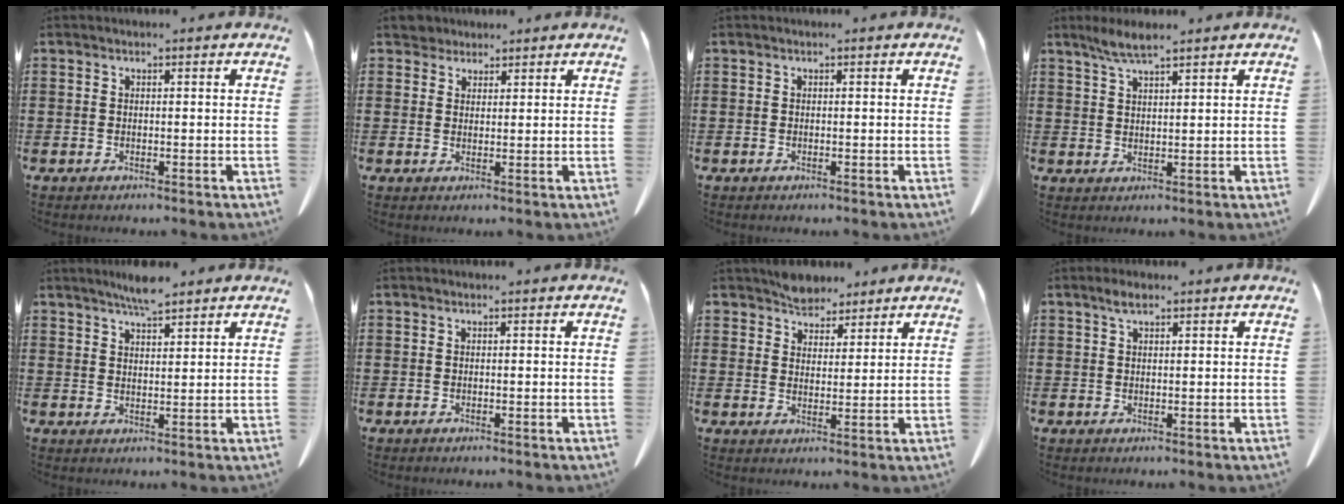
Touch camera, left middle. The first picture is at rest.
{"total": 2.4, "force": [2.2, 1.0, 0.2], "torque": [-0.003, 0.001, 0.041]}
{"total": 0.0}
{"total": 3.8, "force": [2.7, 0.4, 2.6], "torque": [-0.056, 0.001, 0.049]}
{"total": 4.1, "force": [3.7, 0.3, 1.7], "torque": [-0.043, -0.006, 0.067]}
{"total": 0.0}
{"total": 4.8, "force": [4.3, 2.0, 0.5], "torque": [-0.026, -0.005, 0.084]}
{"total": 1.9, "force": [1.2, 0.7, 1.4], "torque": [-0.030, 0.004, 0.020]}